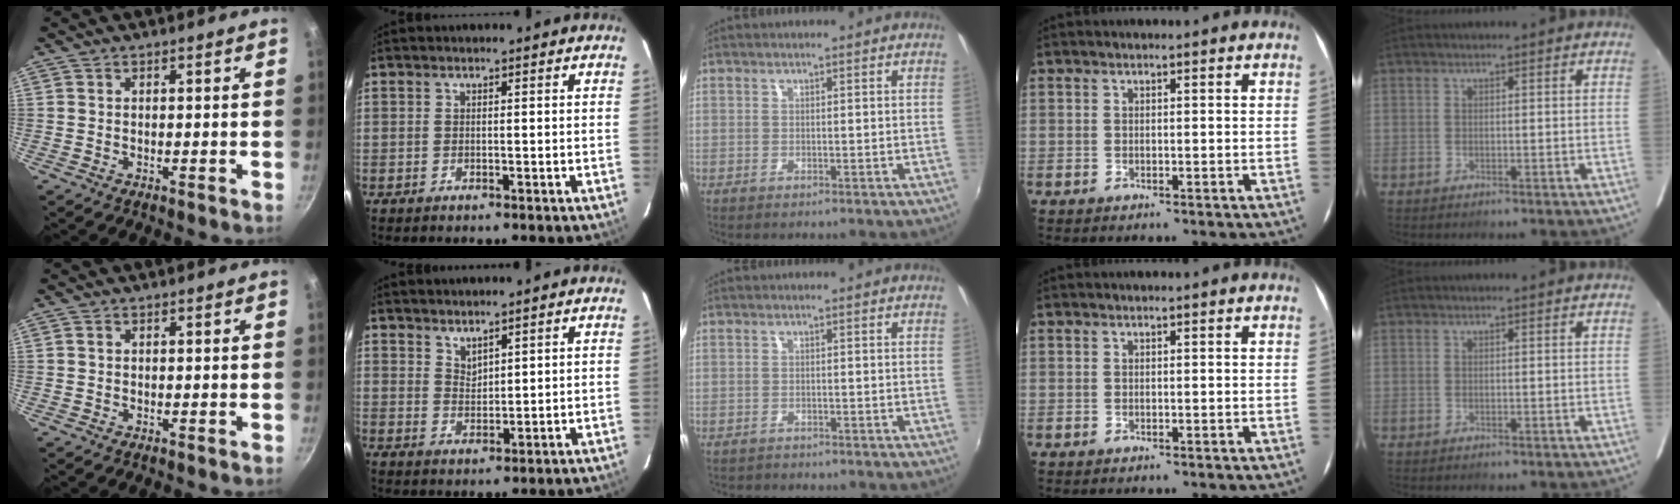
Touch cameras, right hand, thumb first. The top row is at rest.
{"thumb": {"total": 0.6, "force": [0.1, 0.5, 0.3], "torque": [-0.004, 0.004, 0.001]}, "index": {"total": 2.7, "force": [2.4, 0.9, 0.8], "torque": [-0.012, 0.000, 0.045]}, "middle": {"total": 1.2, "force": [-1.1, 0.4, 0.0], "torque": [-0.006, -0.001, -0.017]}}